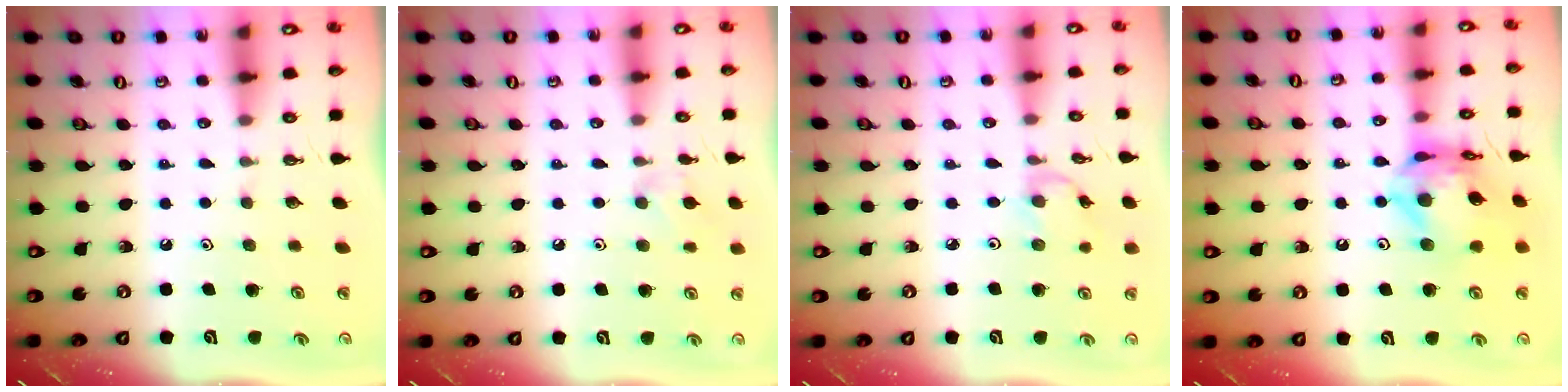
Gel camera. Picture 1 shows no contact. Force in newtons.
{"total": 7.5, "press": 7.5, "slide": 0.9}
{"total": 2.6, "press": 2.6, "slide": 0.3}
{"total": 14.6, "press": 14.6, "slide": 1.3}